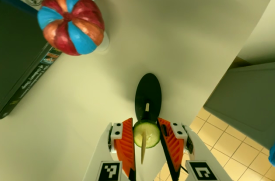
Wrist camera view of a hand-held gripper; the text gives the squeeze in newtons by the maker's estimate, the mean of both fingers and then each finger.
{"total": 8.8, "left": 8.5, "right": 9.1}